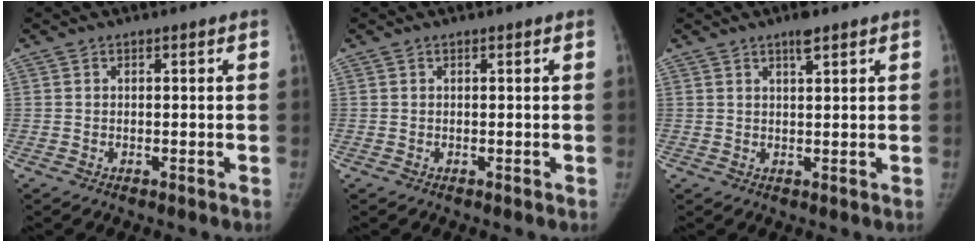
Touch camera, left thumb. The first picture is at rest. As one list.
[{"total": 0.0}, {"total": 2.8, "force": [1.9, 0.6, 1.9], "torque": [-0.029, -0.007, 0.031]}]